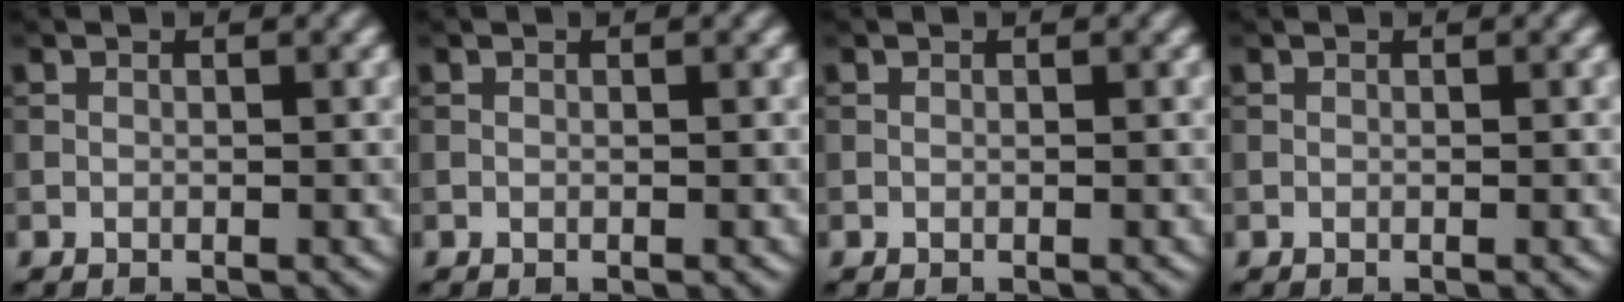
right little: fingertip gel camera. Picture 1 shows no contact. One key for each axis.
{"total": 0.0}
{"total": 0.0}
{"total": 0.0}